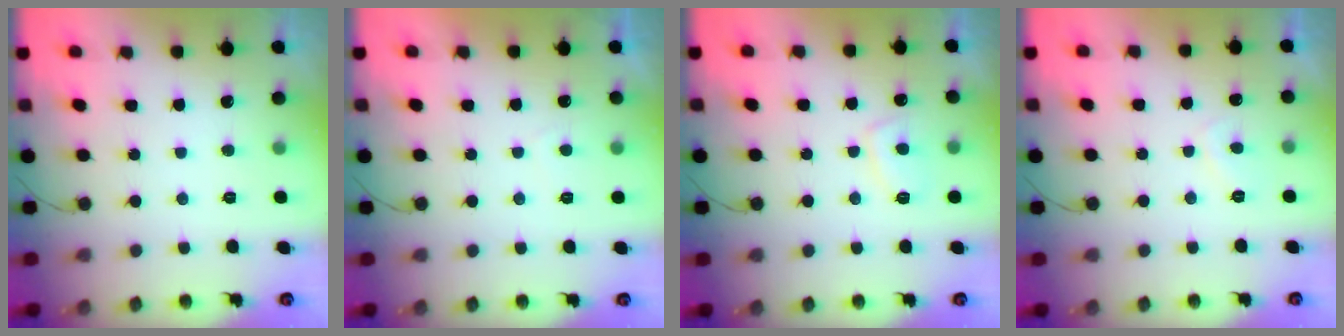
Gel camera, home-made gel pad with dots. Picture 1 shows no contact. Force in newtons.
{"total": 0.5, "press": 0.0, "slide": 0.5}
{"total": 4.6, "press": 4.5, "slide": 1.0}
{"total": 1.5, "press": 1.4, "slide": 0.6}